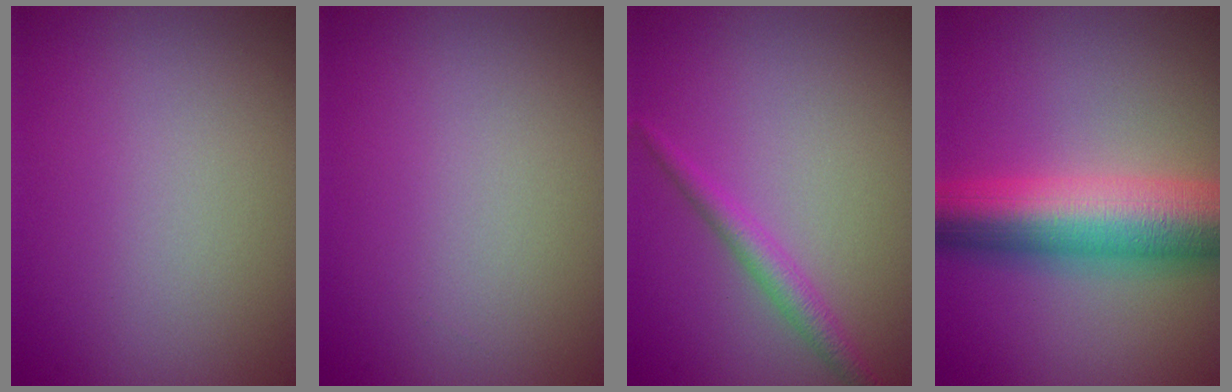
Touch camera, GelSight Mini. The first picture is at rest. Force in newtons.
{"total": 0.0}
{"total": 2.0, "press": 2.0, "slide": 0.1}
{"total": 10.1, "press": 10.1, "slide": 0.4}